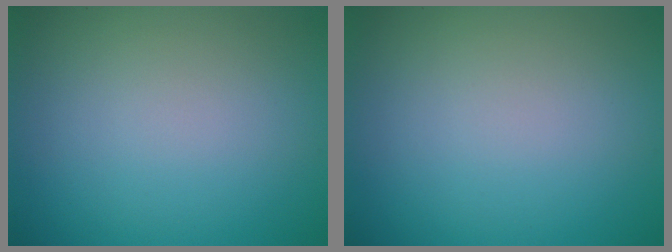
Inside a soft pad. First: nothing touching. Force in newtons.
{"total": 0.0}